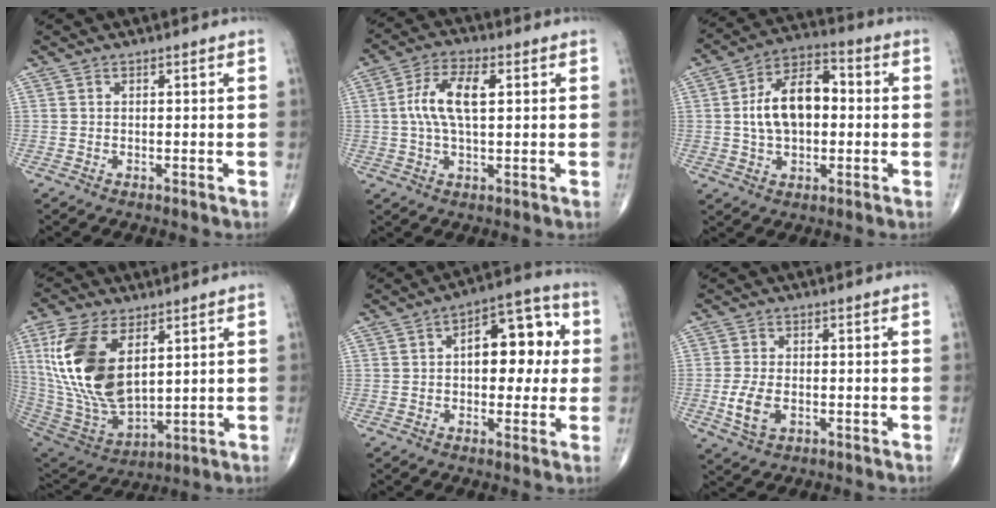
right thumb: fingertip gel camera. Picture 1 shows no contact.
{"total": 9.3, "force": [1.5, 4.0, 8.2], "torque": [-0.168, 0.013, 0.024]}
{"total": 13.6, "force": [0.5, 8.1, 10.9], "torque": [-0.174, 0.026, 0.002]}
{"total": 20.7, "force": [6.0, 10.9, 16.6], "torque": [-0.333, -0.031, 0.124]}
{"total": 13.0, "force": [1.7, 7.1, 10.7], "torque": [-0.111, 0.027, 0.016]}
{"total": 5.6, "force": [-1.2, 3.3, 4.3], "torque": [-0.092, -0.003, -0.019]}